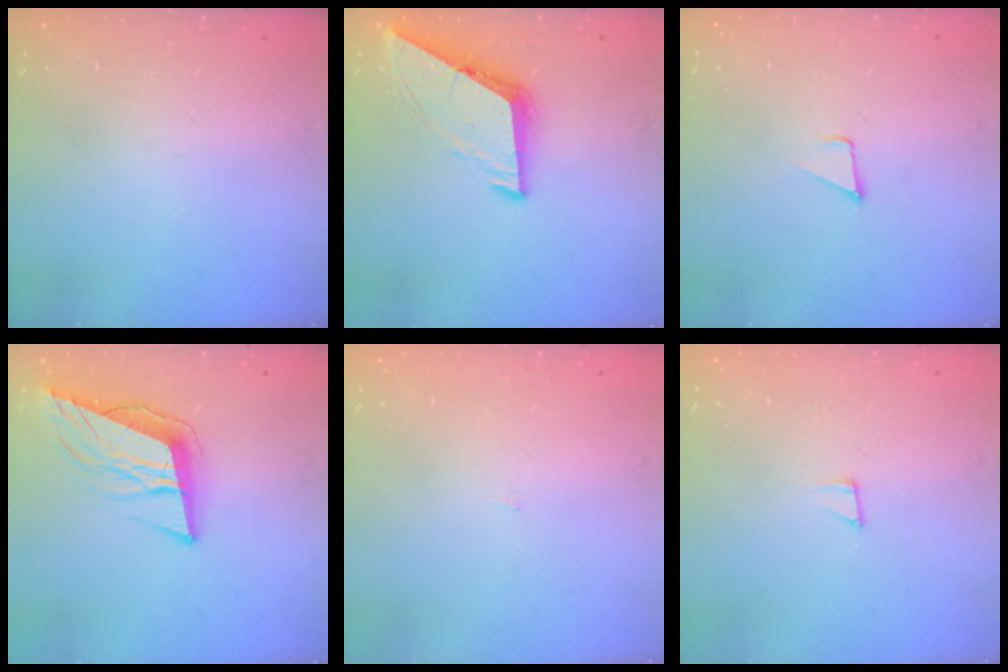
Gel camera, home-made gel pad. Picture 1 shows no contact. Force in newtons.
{"total": 7.0, "press": 7.0, "slide": 0.5}
{"total": 2.4, "press": 2.4, "slide": 0.2}
{"total": 12.4, "press": 11.9, "slide": 3.6}
{"total": 0.9, "press": 0.9, "slide": 0.0}
{"total": 3.6, "press": 3.6, "slide": 0.3}